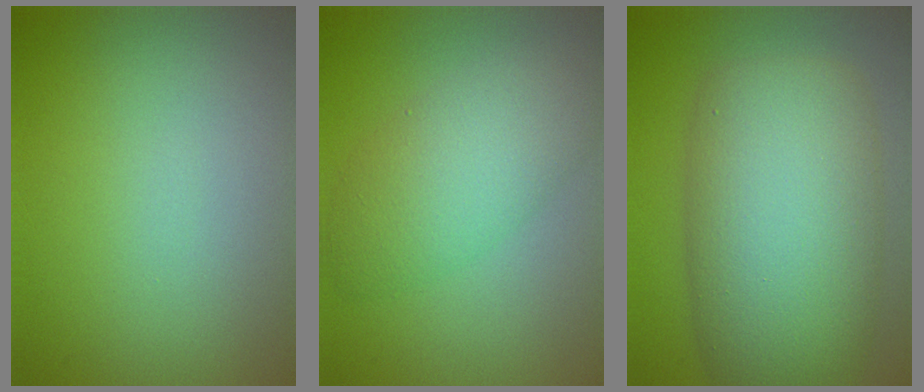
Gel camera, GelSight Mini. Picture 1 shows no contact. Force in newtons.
{"total": 5.3, "press": 5.3, "slide": 0.3}
{"total": 11.4, "press": 11.3, "slide": 0.2}